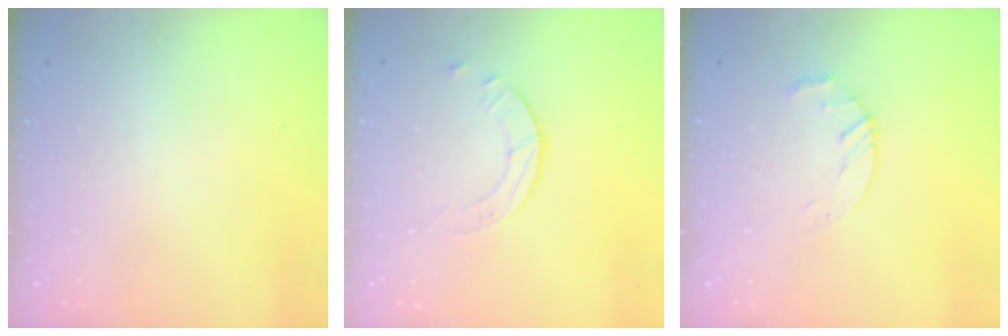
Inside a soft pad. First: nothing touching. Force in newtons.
{"total": 1.8, "press": 1.8, "slide": 0.2}
{"total": 4.3, "press": 4.2, "slide": 0.6}